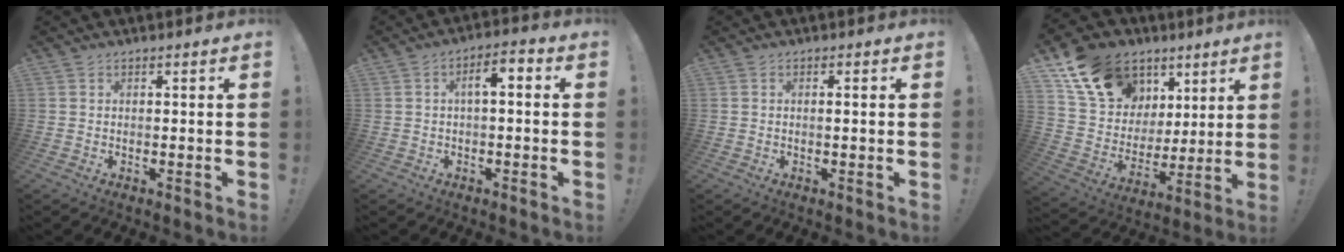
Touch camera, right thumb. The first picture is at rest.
{"total": 5.0, "force": [-0.1, 1.9, 4.6], "torque": [-0.078, 0.012, -0.006]}
{"total": 1.0, "force": [0.1, -0.2, 1.0], "torque": [-0.011, -0.003, -0.001]}
{"total": 17.8, "force": [10.1, 12.8, 7.2], "torque": [-0.126, -0.053, 0.207]}